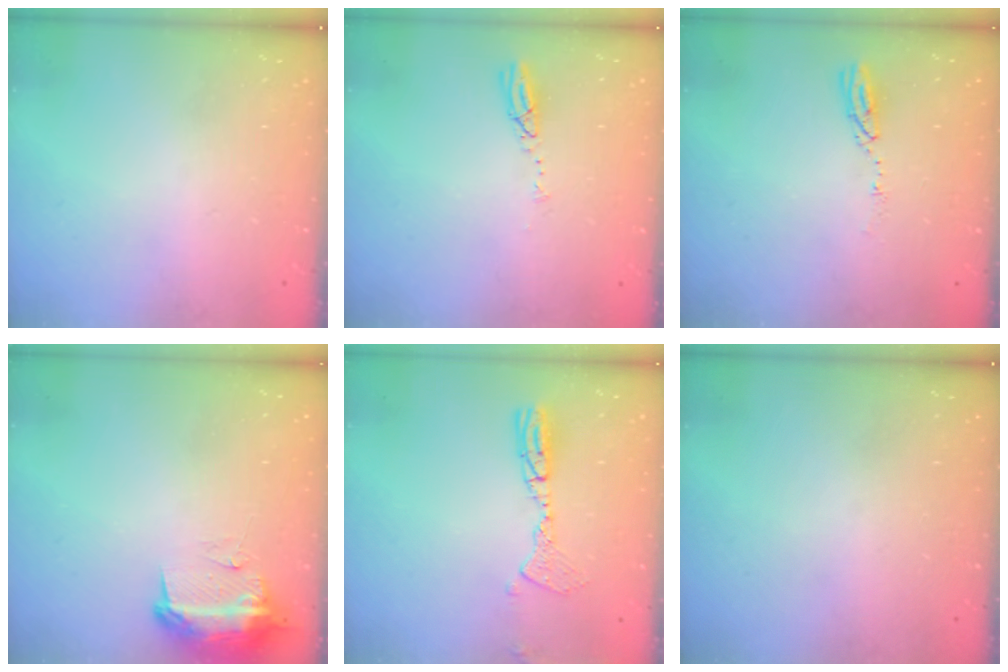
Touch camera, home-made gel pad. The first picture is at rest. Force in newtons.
{"total": 3.6, "press": 3.6, "slide": 0.2}
{"total": 3.8, "press": 3.8, "slide": 0.2}
{"total": 11.4, "press": 11.4, "slide": 1.1}
{"total": 10.0, "press": 9.7, "slide": 2.6}
{"total": 0.0}